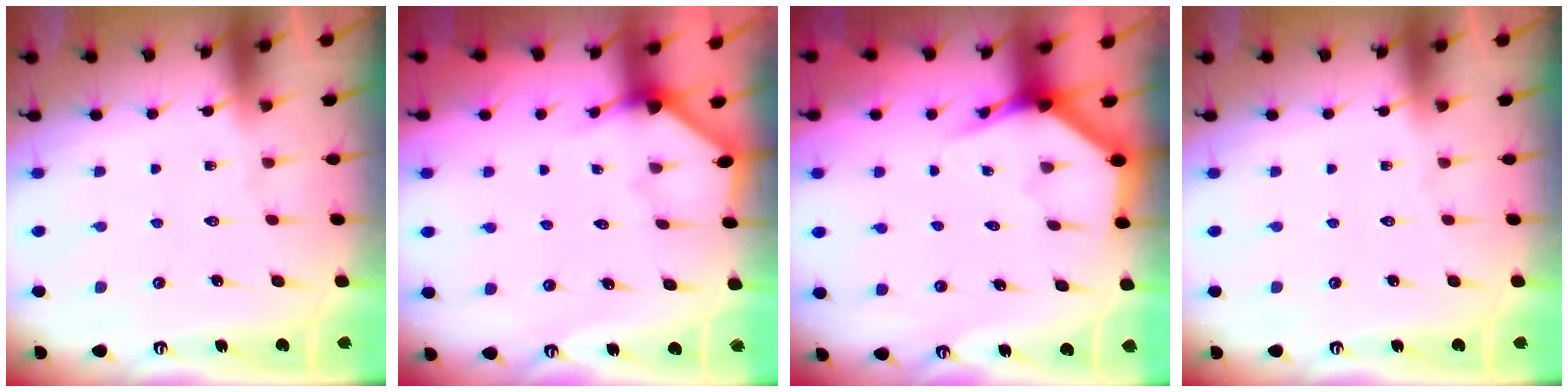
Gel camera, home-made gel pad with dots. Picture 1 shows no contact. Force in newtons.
{"total": 2.9, "press": 2.8, "slide": 0.4}
{"total": 3.9, "press": 3.9, "slide": 0.2}
{"total": 0.0}